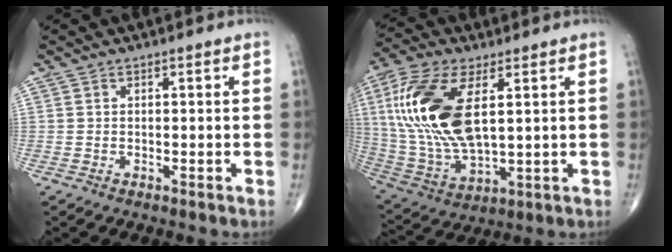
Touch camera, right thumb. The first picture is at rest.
{"total": 20.6, "force": [4.6, 9.7, 17.6], "torque": [-0.380, -0.018, 0.091]}